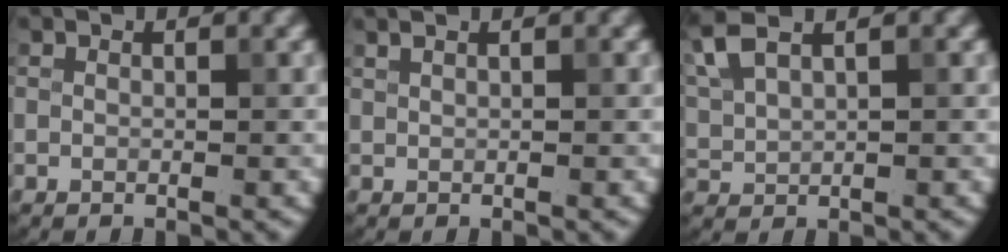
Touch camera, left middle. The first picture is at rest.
{"total": 1.5, "force": [1.0, 0.6, 0.9], "torque": [-0.010, 0.001, 0.008]}
{"total": 4.4, "force": [2.9, 1.5, 2.9], "torque": [-0.084, 0.021, 0.056]}